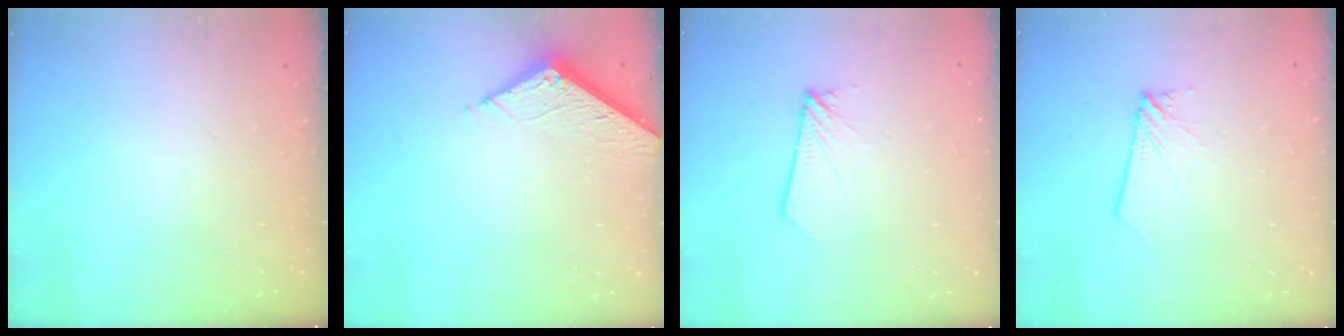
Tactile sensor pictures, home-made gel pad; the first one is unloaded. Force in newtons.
{"total": 6.8, "press": 6.8, "slide": 0.5}
{"total": 1.9, "press": 1.9, "slide": 0.2}
{"total": 2.4, "press": 2.3, "slide": 0.3}